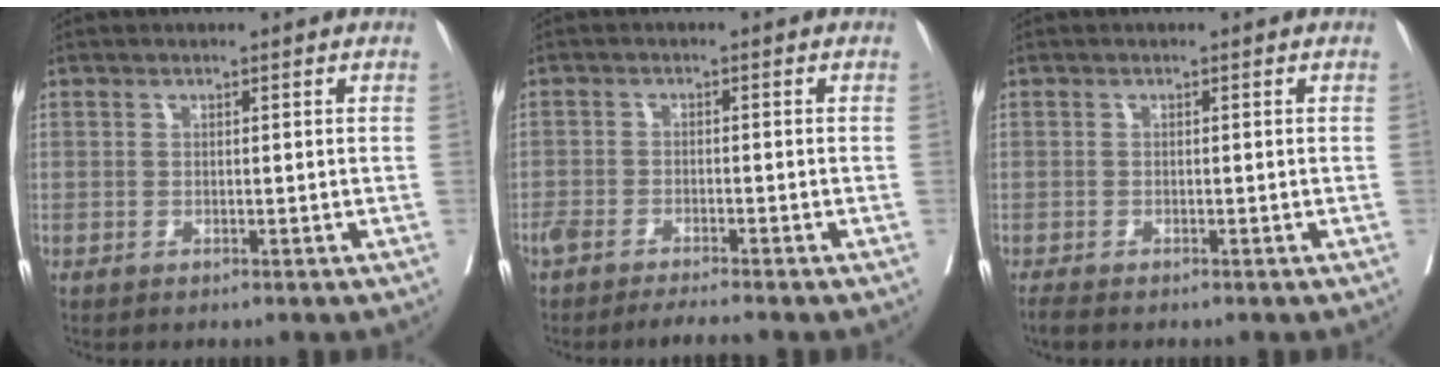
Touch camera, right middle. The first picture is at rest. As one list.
[{"total": 4.8, "force": [-4.2, 0.1, 2.2], "torque": [-0.036, -0.007, -0.072]}, {"total": 1.3, "force": [-1.2, 0.1, 0.6], "torque": [-0.018, -0.007, -0.022]}]